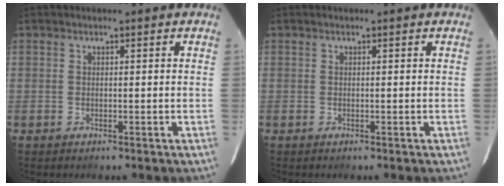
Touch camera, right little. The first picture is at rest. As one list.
[{"total": 0.0}]